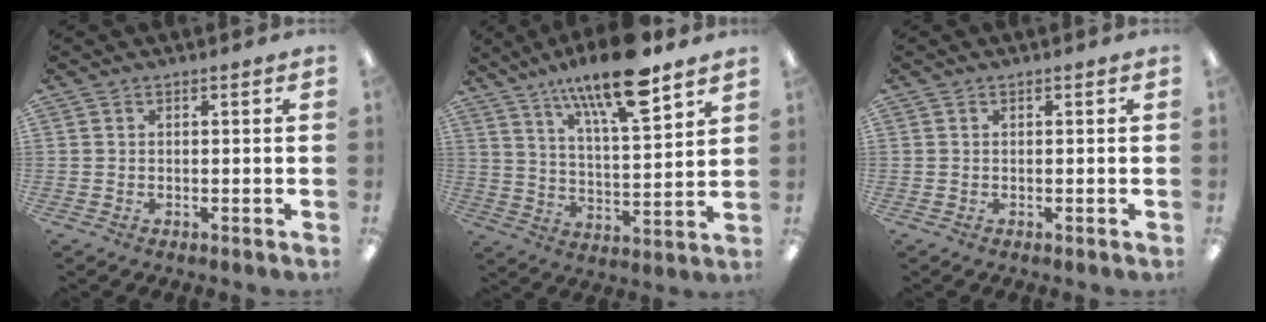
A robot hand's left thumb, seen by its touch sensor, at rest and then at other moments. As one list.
[{"total": 16.5, "force": [12.2, 3.7, 10.5], "torque": [-0.183, -0.064, 0.201]}, {"total": 0.0}]